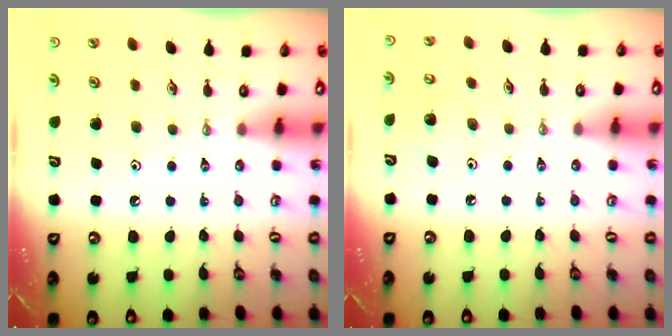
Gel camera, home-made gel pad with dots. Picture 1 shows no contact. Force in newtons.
{"total": 7.3, "press": 7.2, "slide": 1.4}